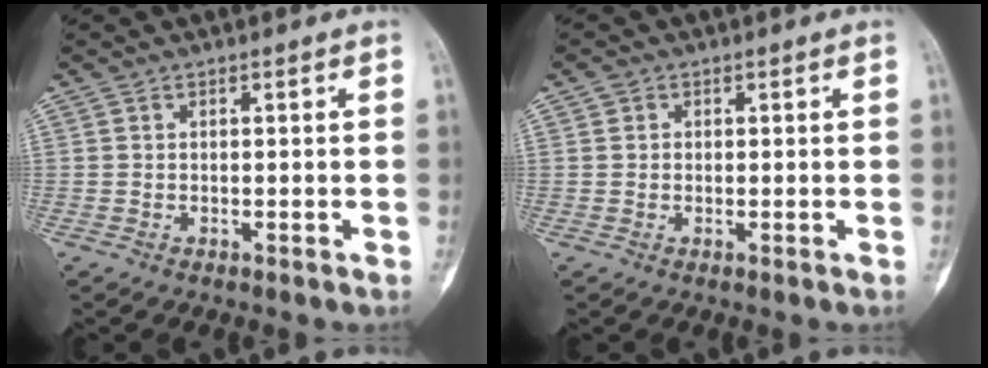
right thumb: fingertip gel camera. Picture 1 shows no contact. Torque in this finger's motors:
{"motor_torque": [0.10, -0.25, 0.22, 0.15, -0.09]}